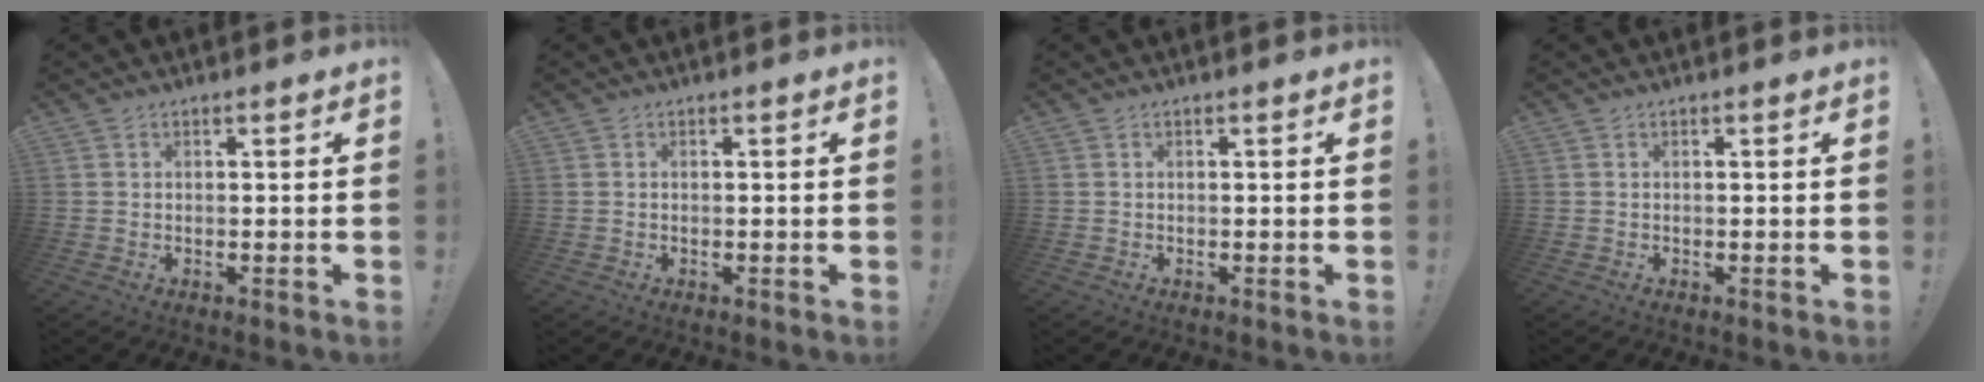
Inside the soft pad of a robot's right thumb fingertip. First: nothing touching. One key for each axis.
{"total": 0.0}
{"total": 0.0}
{"total": 0.0}